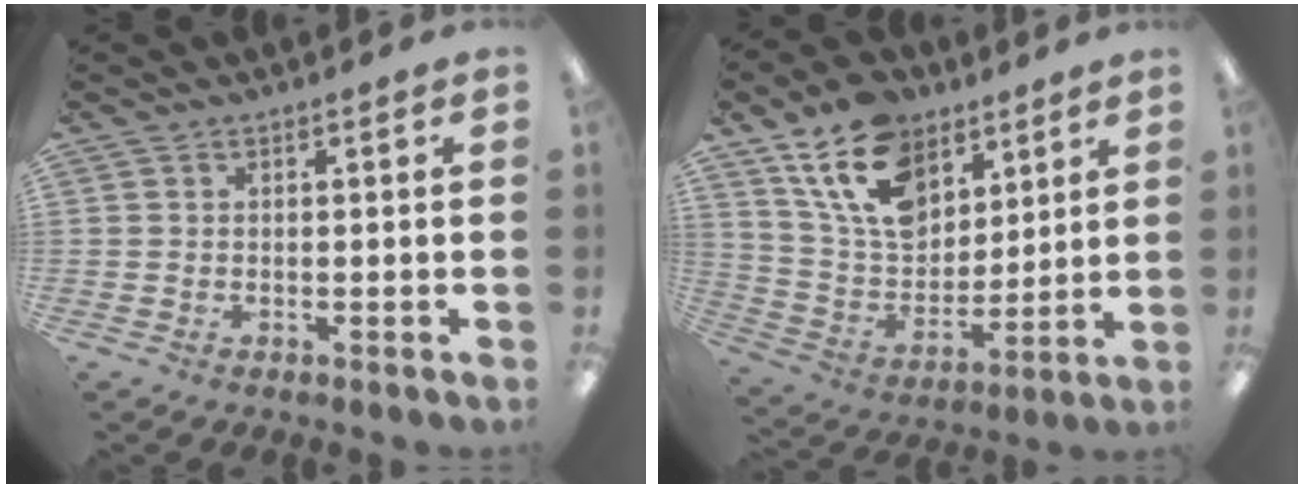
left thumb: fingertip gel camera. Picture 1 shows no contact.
{"total": 18.1, "force": [11.0, 11.2, 8.9], "torque": [-0.161, -0.046, 0.205]}